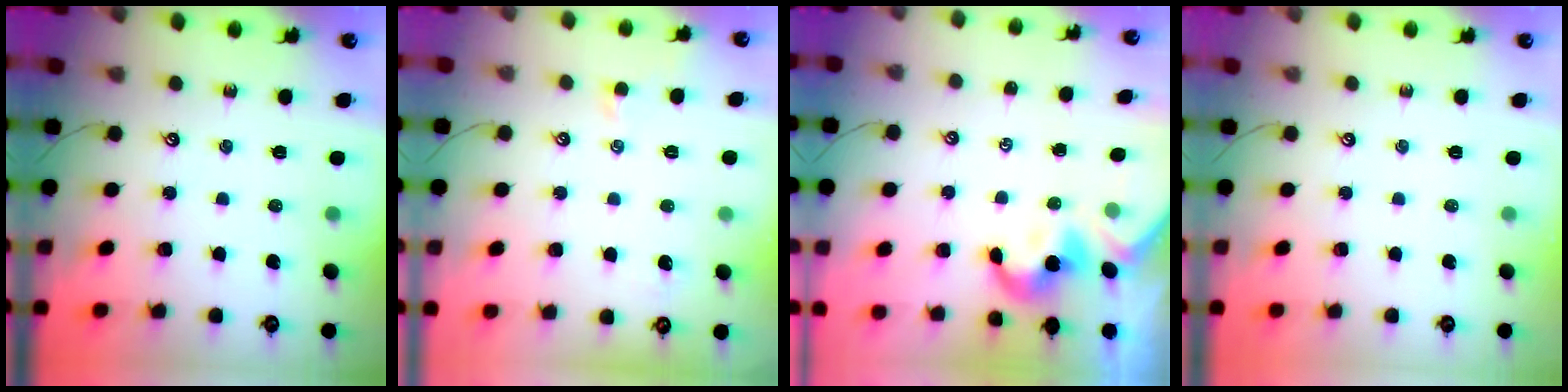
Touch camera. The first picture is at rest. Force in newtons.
{"total": 0.6, "press": 0.4, "slide": 0.5}
{"total": 2.0, "press": 1.9, "slide": 0.5}
{"total": 0.0}